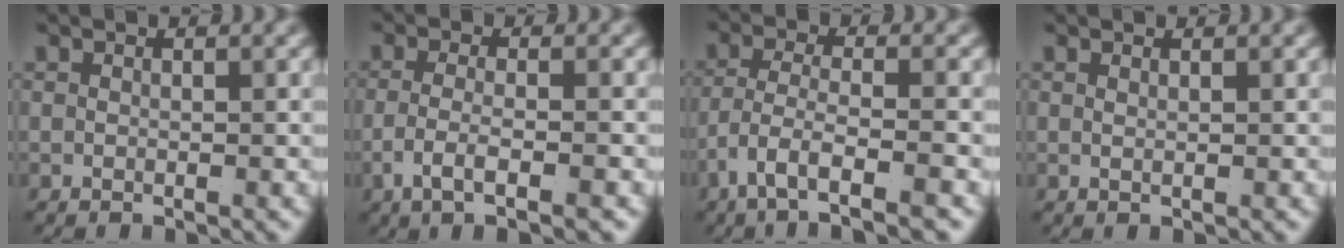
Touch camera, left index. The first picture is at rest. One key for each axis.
{"total": 3.5, "fx": -1.8, "fy": 0.5, "fz": 2.9, "tx": -0.059, "ty": -0.018, "tz": -0.023}
{"total": 6.0, "fx": -3.8, "fy": 2.1, "fz": 4.1, "tx": -0.084, "ty": -0.039, "tz": -0.043}
{"total": 0.8, "fx": 0.4, "fy": -0.7, "fz": 0.2, "tx": -0.002, "ty": -0.006, "tz": 0.013}